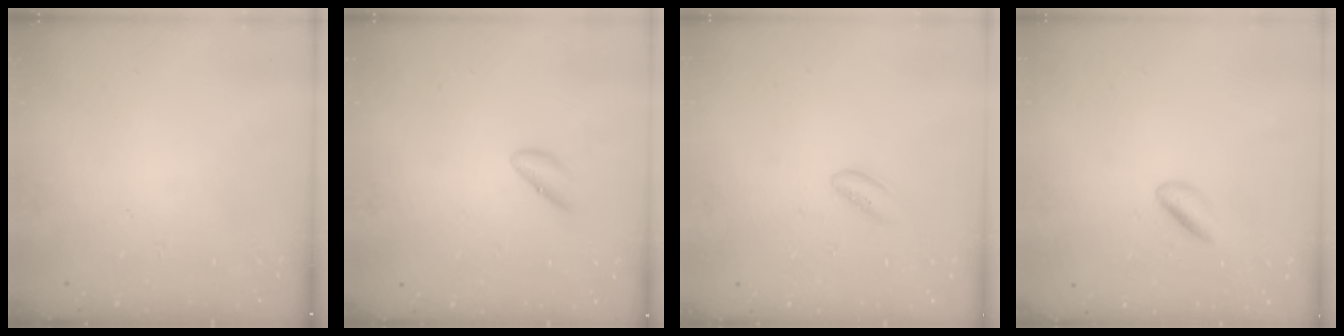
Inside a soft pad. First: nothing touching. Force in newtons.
{"total": 2.8, "press": 2.7, "slide": 0.8}
{"total": 2.0, "press": 2.0, "slide": 0.2}
{"total": 2.6, "press": 2.3, "slide": 1.1}